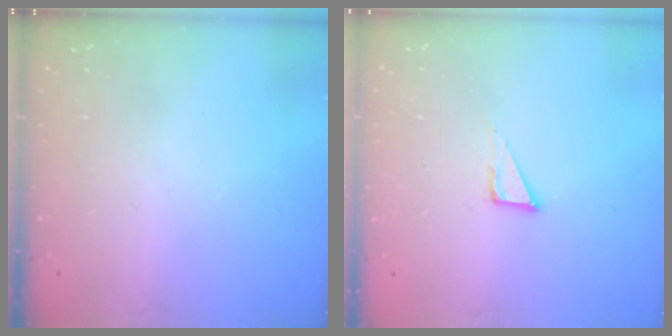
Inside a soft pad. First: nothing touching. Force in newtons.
{"total": 5.3, "press": 5.2, "slide": 0.3}